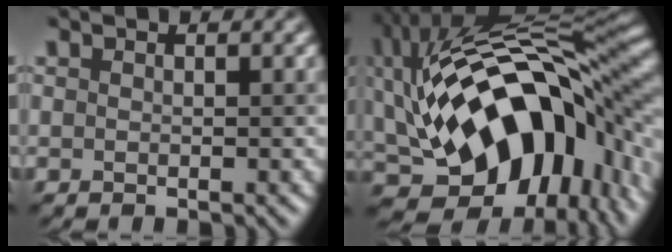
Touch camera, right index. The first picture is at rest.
{"total": 18.7, "force": [0.2, 10.9, 15.2], "torque": [-0.250, 0.003, 0.017]}